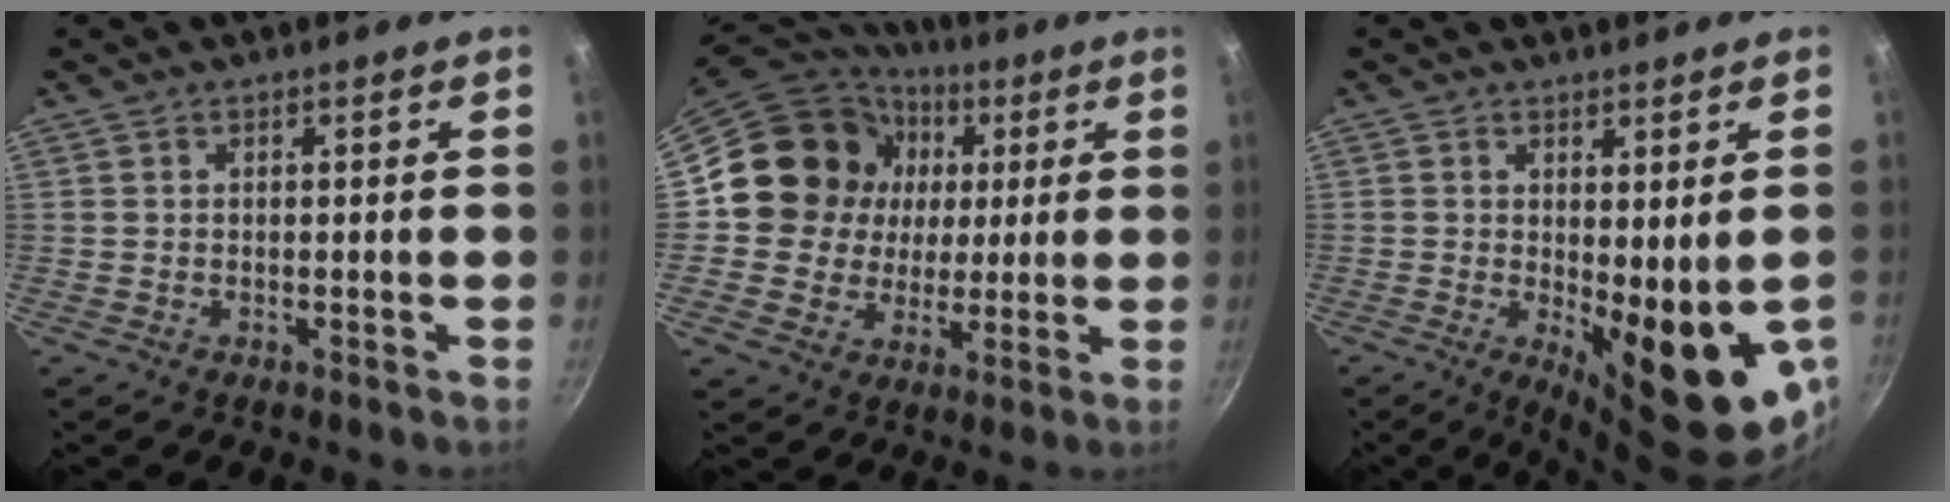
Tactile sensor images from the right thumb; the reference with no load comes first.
{"total": 17.3, "force": [3.6, 15.8, 6.0], "torque": [-0.094, 0.008, 0.057]}
{"total": 13.6, "force": [-2.0, 4.4, 12.7], "torque": [-0.145, -0.024, -0.014]}